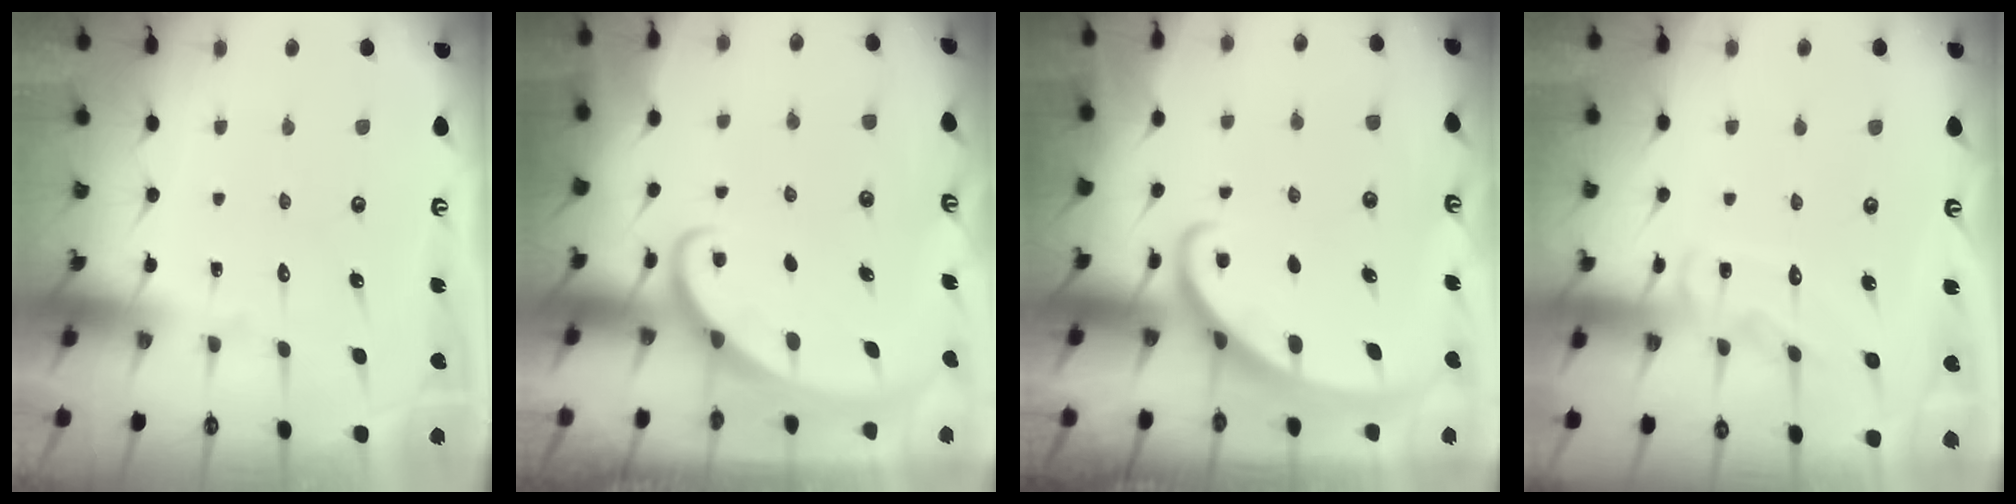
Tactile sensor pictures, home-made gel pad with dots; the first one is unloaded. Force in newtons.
{"total": 2.1, "press": 2.1, "slide": 0.2}
{"total": 2.3, "press": 2.3, "slide": 0.2}
{"total": 8.0, "press": 7.9, "slide": 0.7}